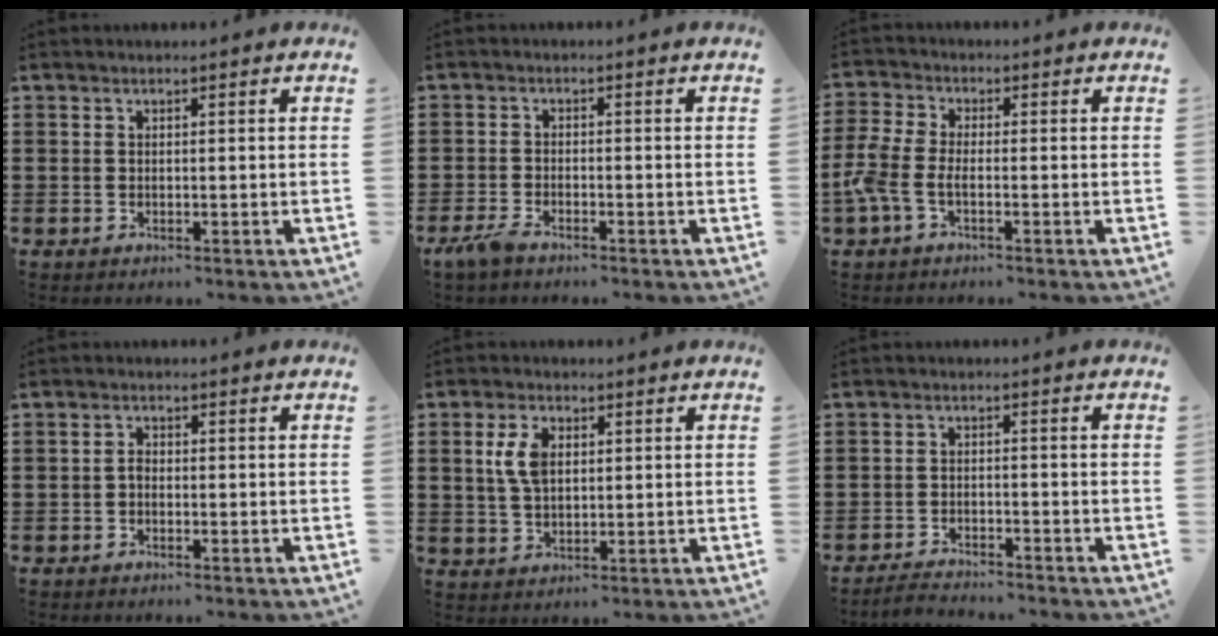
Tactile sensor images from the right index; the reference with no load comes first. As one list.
[{"total": 2.6, "force": [-2.0, 0.7, 1.4], "torque": [-0.045, -0.003, -0.046]}, {"total": 4.3, "force": [-1.9, 1.6, 3.5], "torque": [-0.102, -0.012, -0.045]}, {"total": 1.2, "force": [-0.5, 0.7, 0.8], "torque": [-0.018, 0.001, -0.010]}, {"total": 5.2, "force": [1.2, 3.0, 4.1], "torque": [-0.096, 0.010, 0.018]}, {"total": 2.6, "force": [-2.6, 0.1, 0.0], "torque": [-0.006, 0.001, -0.055]}]